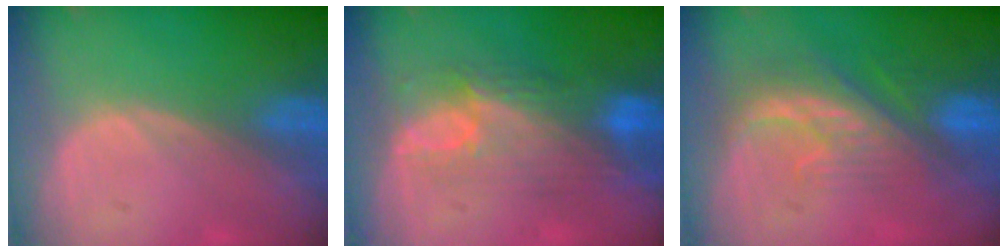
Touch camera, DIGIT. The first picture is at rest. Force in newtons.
{"total": 9.2, "press": 8.2, "slide": 4.3}
{"total": 8.3, "press": 7.5, "slide": 3.5}